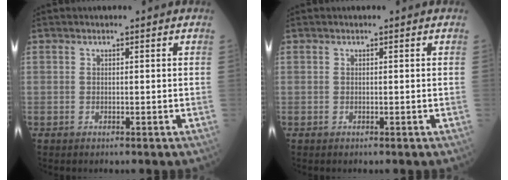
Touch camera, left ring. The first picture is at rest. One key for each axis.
{"total": 0.0}